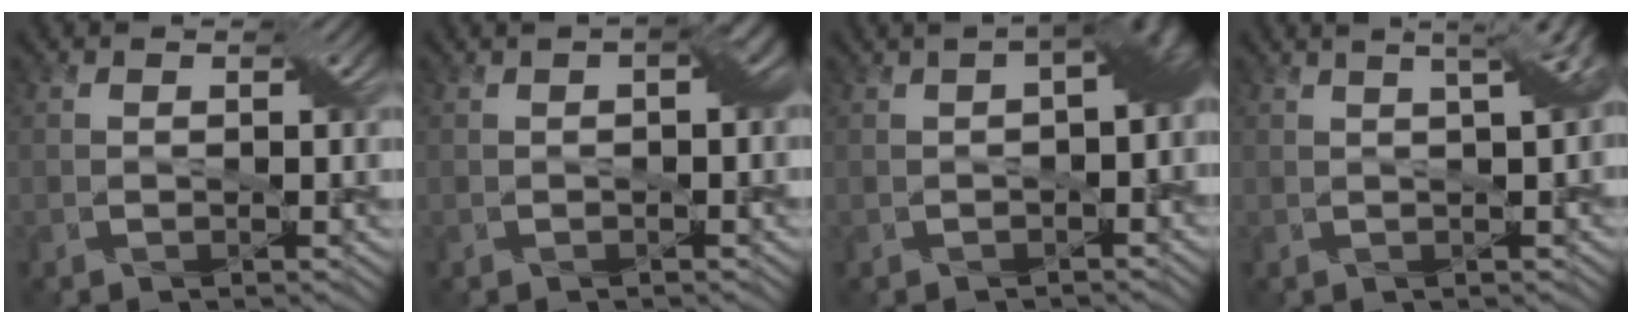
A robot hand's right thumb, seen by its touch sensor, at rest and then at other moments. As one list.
[{"total": 3.0, "force": [0.3, 1.3, 2.7], "torque": [-0.032, 0.012, 0.003]}, {"total": 6.6, "force": [0.1, 3.0, 5.9], "torque": [-0.069, 0.008, 0.006]}, {"total": 6.2, "force": [2.5, 2.2, 5.2], "torque": [-0.041, 0.040, 0.013]}]